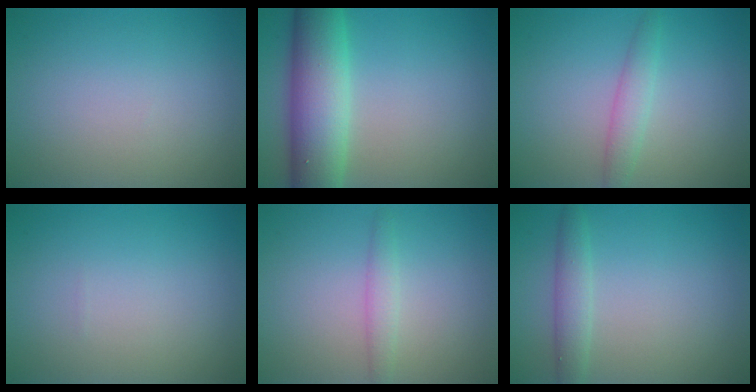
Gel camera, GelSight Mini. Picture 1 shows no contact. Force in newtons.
{"total": 8.3, "press": 8.3, "slide": 0.2}
{"total": 1.9, "press": 1.9, "slide": 0.1}
{"total": 0.0}
{"total": 1.5, "press": 1.5, "slide": 0.1}
{"total": 2.1, "press": 2.1, "slide": 0.1}